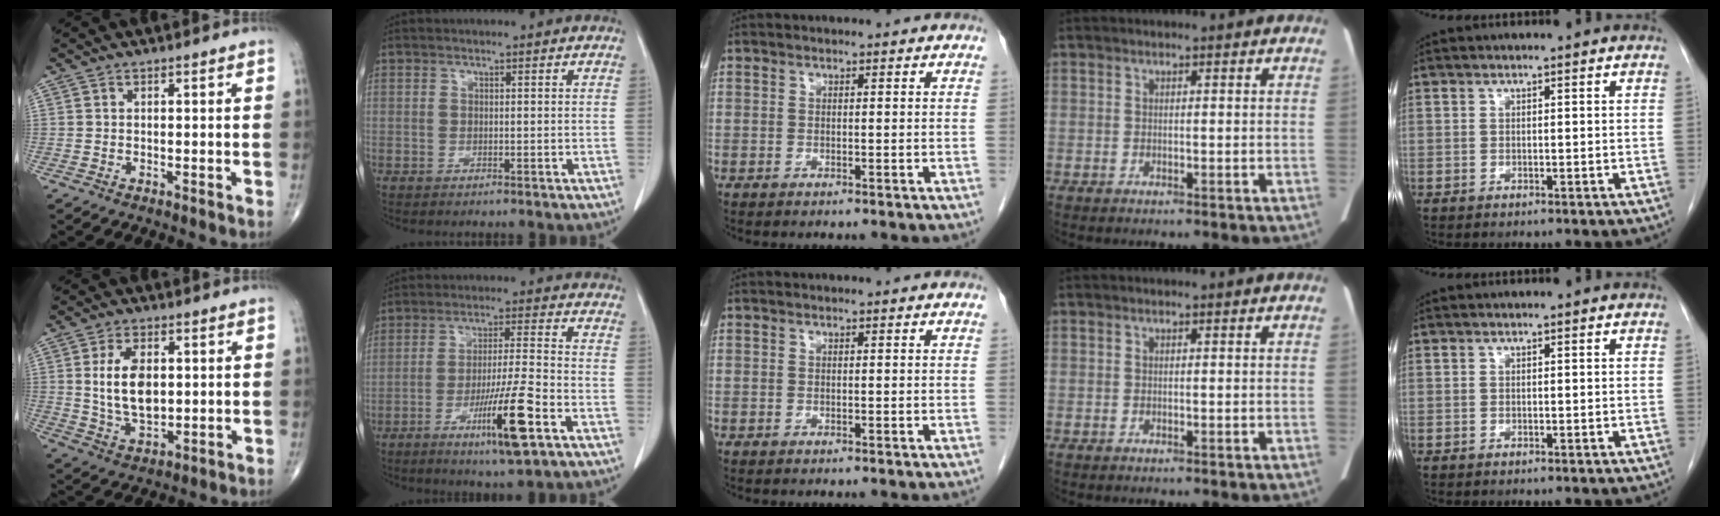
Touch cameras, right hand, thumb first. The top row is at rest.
{"thumb": {"total": 10.2, "force": [1.3, 5.8, 8.3], "torque": [-0.146, -0.014, 0.033]}, "index": {"total": 11.5, "force": [-5.3, -0.1, 10.2], "torque": [-0.177, -0.018, -0.091]}}